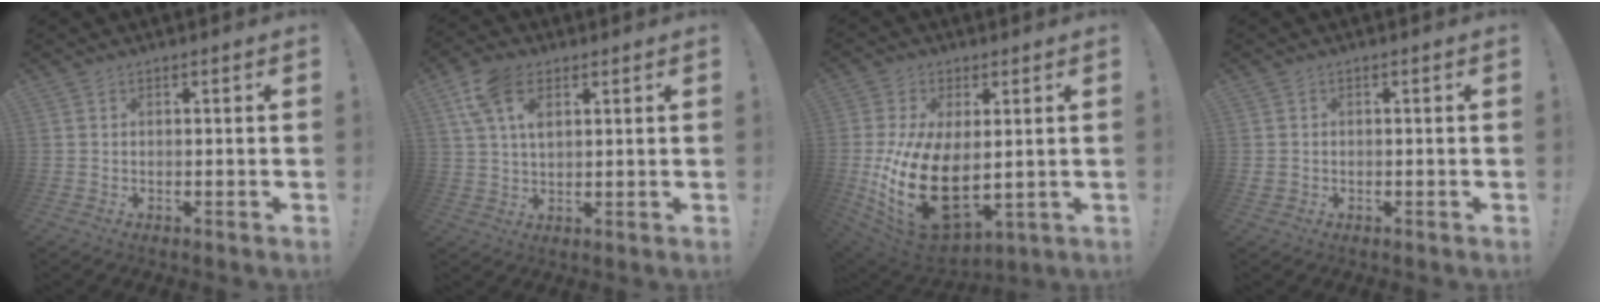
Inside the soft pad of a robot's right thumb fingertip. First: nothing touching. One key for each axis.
{"total": 10.1, "fx": 4.4, "fy": 5.8, "fz": 7.0, "tx": -0.142, "ty": -0.004, "tz": 0.083}
{"total": 21.6, "fx": -1.0, "fy": 12.9, "fz": 17.3, "tx": -0.329, "ty": -0.010, "tz": 0.002}
{"total": 1.0, "fx": -0.1, "fy": 1.0, "fz": 0.3, "tx": -0.004, "ty": 0.002, "tz": -0.002}